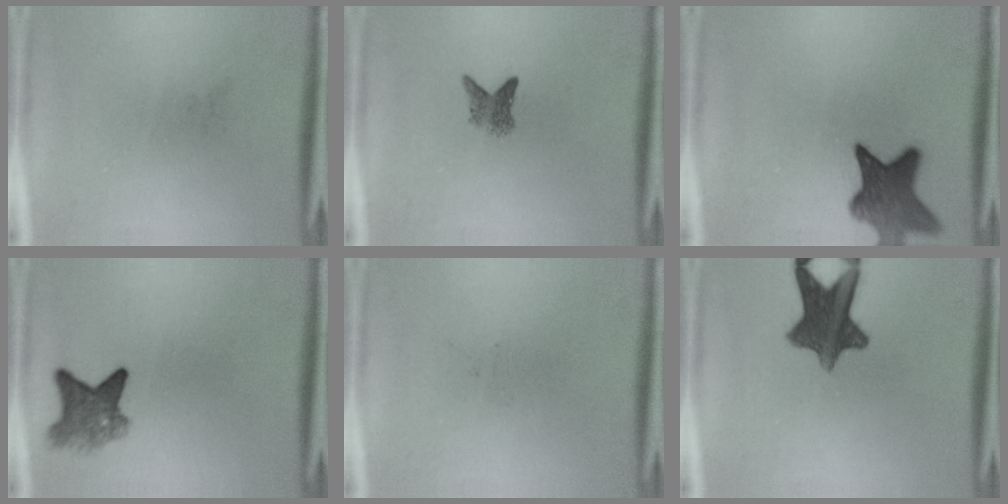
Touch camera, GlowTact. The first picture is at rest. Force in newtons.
{"total": 2.6}
{"total": 8.3}
{"total": 5.2}
{"total": 0.0}
{"total": 10.9}